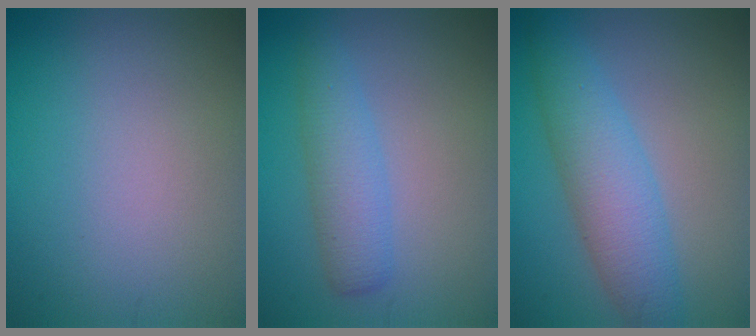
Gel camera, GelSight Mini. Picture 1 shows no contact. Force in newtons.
{"total": 3.2, "press": 3.2, "slide": 0.1}
{"total": 5.2, "press": 5.2, "slide": 0.1}